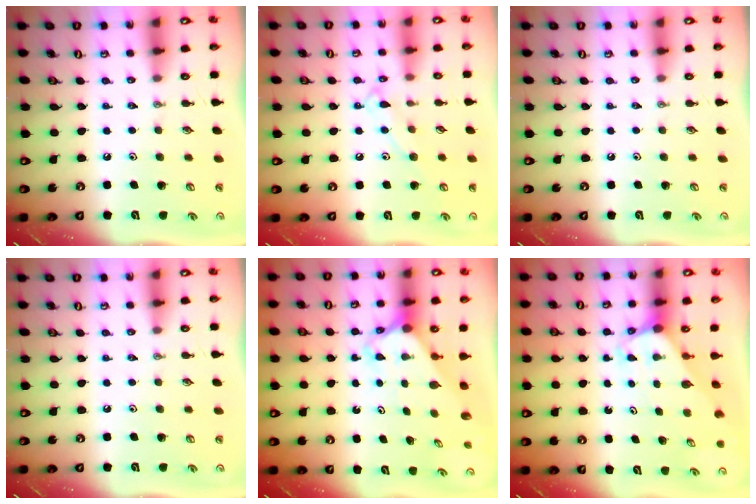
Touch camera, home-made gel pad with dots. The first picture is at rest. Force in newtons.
{"total": 9.4, "press": 9.4, "slide": 0.8}
{"total": 0.0}
{"total": 0.0}
{"total": 2.5, "press": 2.5, "slide": 0.2}
{"total": 3.0, "press": 3.0, "slide": 0.2}